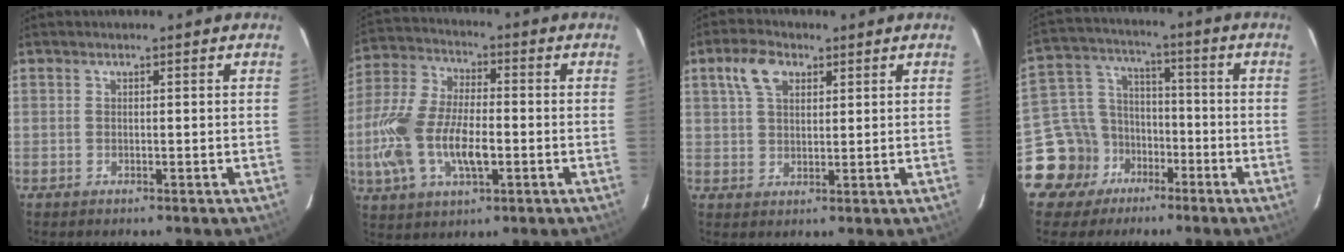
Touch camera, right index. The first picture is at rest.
{"total": 16.2, "force": [-3.8, 7.7, 13.8], "torque": [-0.305, -0.002, -0.069]}
{"total": 6.2, "force": [2.9, 3.7, 4.0], "torque": [-0.079, 0.020, 0.055]}
{"total": 11.9, "force": [-6.8, 9.4, 2.4], "torque": [-0.074, 0.043, -0.106]}